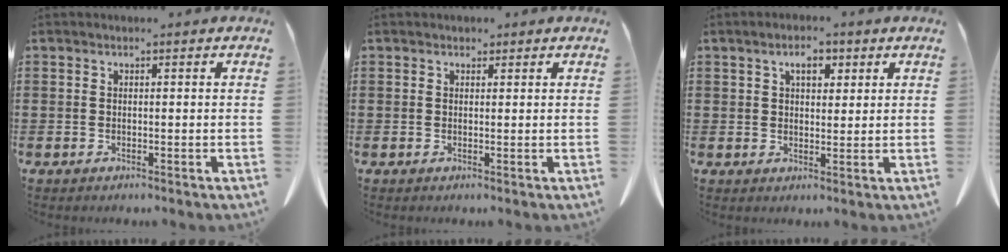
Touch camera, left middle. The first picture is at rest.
{"total": 0.9, "force": [0.7, 0.6, 0.1], "torque": [0.004, 0.000, 0.011]}
{"total": 3.8, "force": [2.0, 1.9, 2.6], "torque": [-0.042, 0.005, 0.029]}